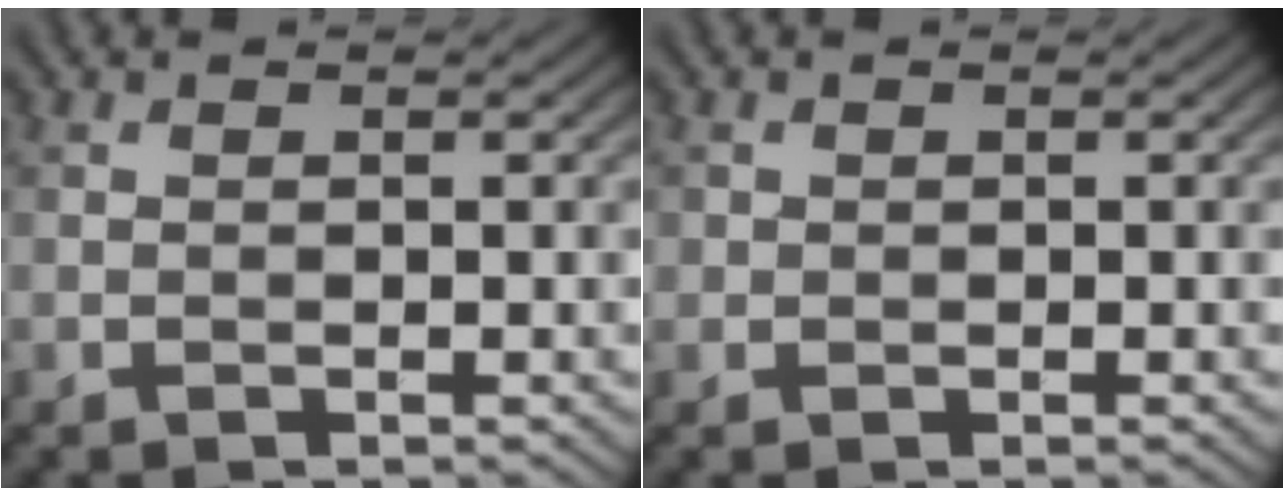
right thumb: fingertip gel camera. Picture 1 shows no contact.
{"total": 0.9, "force": [0.2, 0.9, 0.1], "torque": [0.000, -0.003, 0.002]}